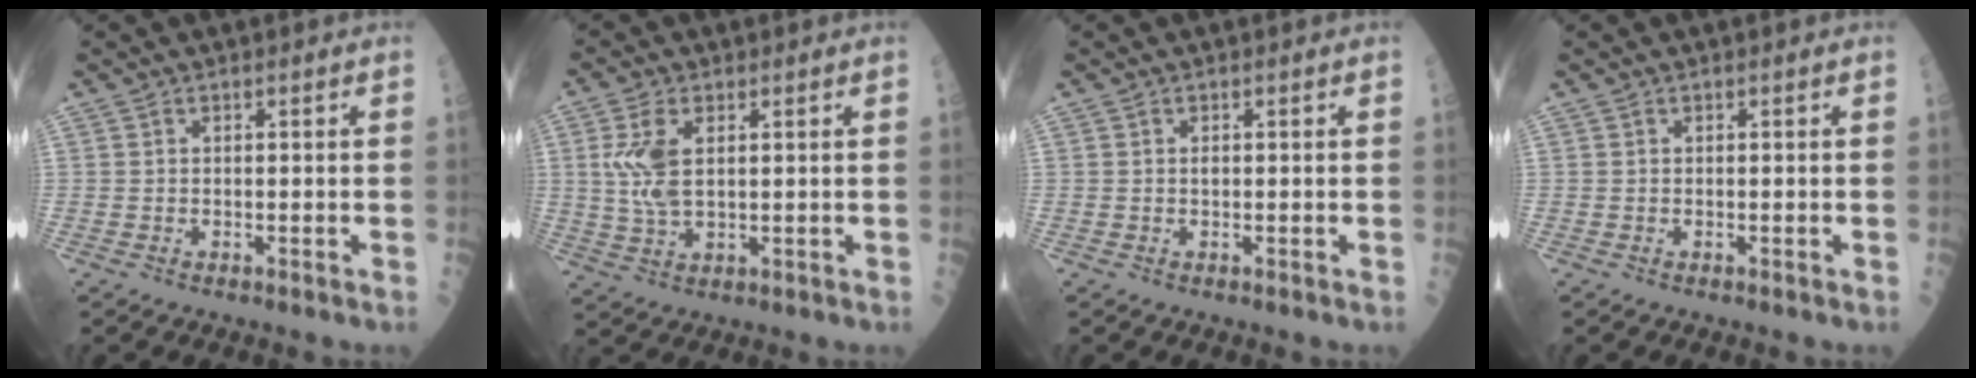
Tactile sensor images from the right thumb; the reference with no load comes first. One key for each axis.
{"total": 7.4, "fx": 1.6, "fy": 3.8, "fz": 6.2, "tx": -0.135, "ty": -0.004, "tz": 0.037}
{"total": 0.6, "fx": 0.0, "fy": 0.4, "fz": 0.4, "tx": -0.006, "ty": 0.001, "tz": 0.000}
{"total": 0.0}